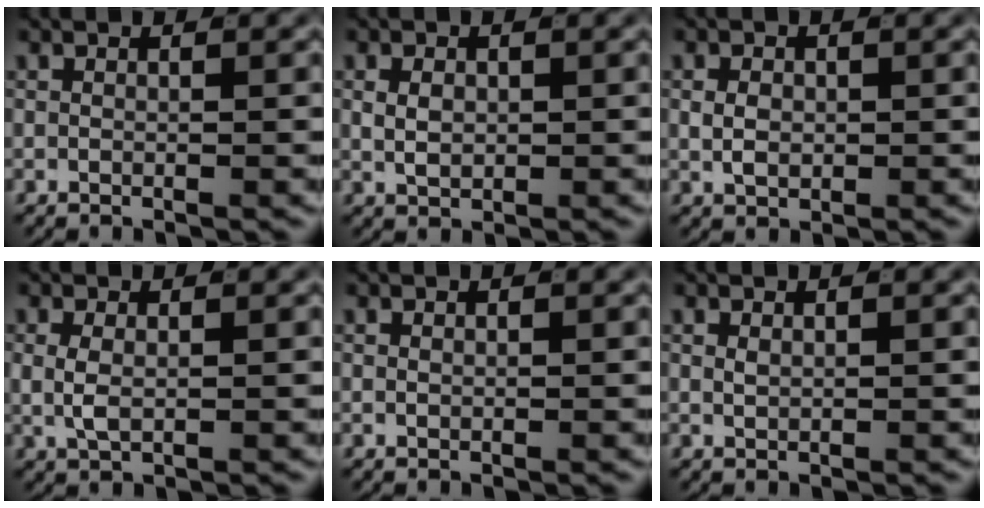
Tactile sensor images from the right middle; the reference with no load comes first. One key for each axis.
{"total": 1.7, "fx": 0.2, "fy": 1.1, "fz": 1.3, "tx": -0.024, "ty": -0.007, "tz": 0.013}
{"total": 1.6, "fx": 0.0, "fy": 1.0, "fz": 1.2, "tx": -0.018, "ty": -0.004, "tz": 0.008}
{"total": 1.9, "fx": 0.3, "fy": 0.9, "fz": 1.7, "tx": -0.041, "ty": -0.009, "tz": 0.012}
{"total": 0.0}
{"total": 0.5, "fx": 0.3, "fy": 0.0, "fz": 0.4, "tx": -0.012, "ty": -0.008, "tz": 0.012}